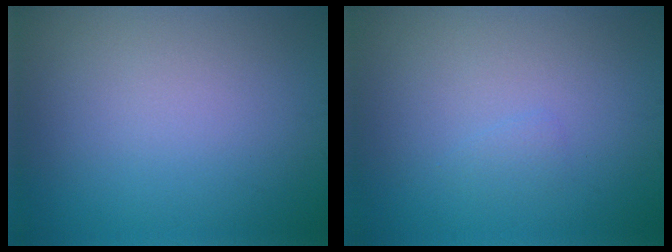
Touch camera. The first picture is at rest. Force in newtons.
{"total": 0.6, "press": 0.6, "slide": 0.0}